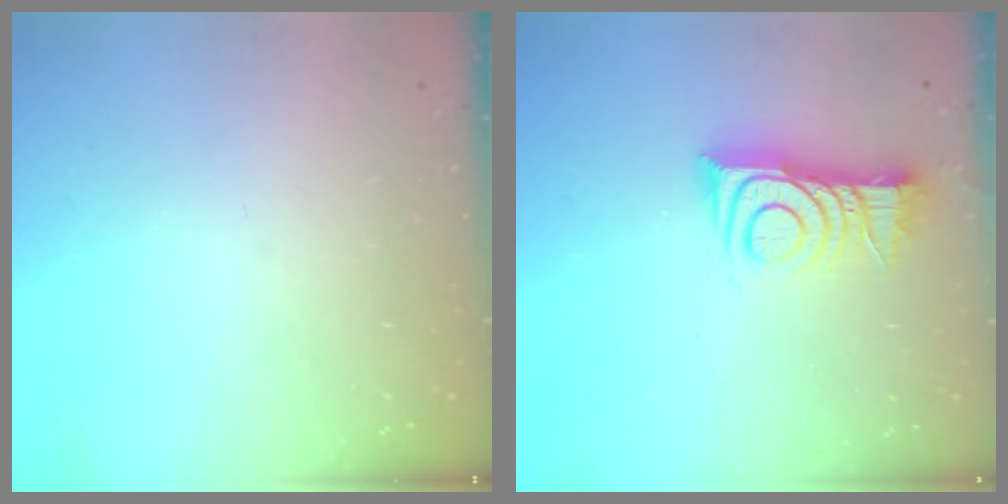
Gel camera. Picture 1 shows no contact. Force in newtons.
{"total": 11.2, "press": 11.2, "slide": 0.5}